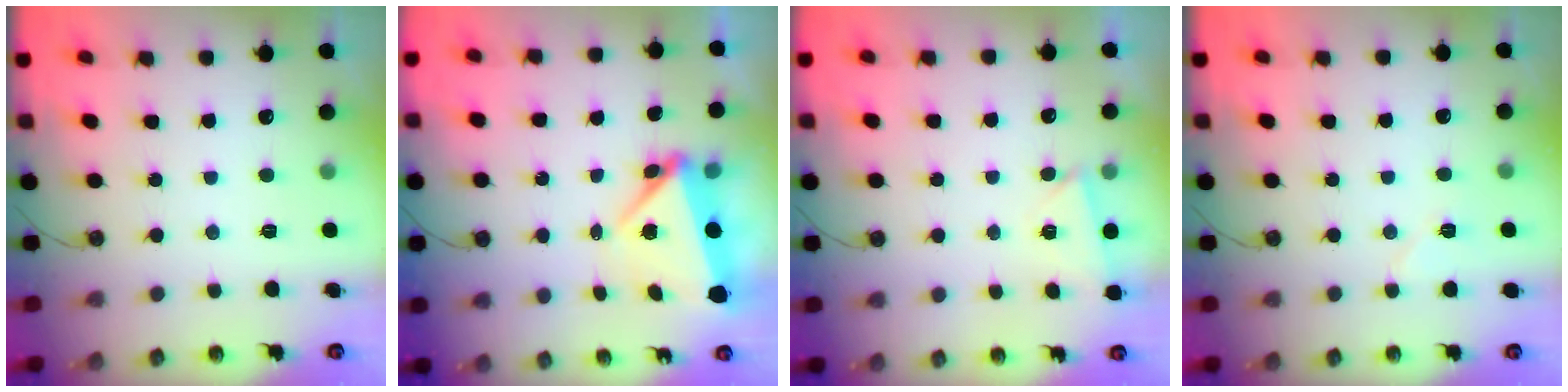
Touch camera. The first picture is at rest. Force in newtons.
{"total": 6.3, "press": 6.2, "slide": 0.9}
{"total": 3.0, "press": 2.9, "slide": 0.5}
{"total": 5.6, "press": 5.3, "slide": 1.7}